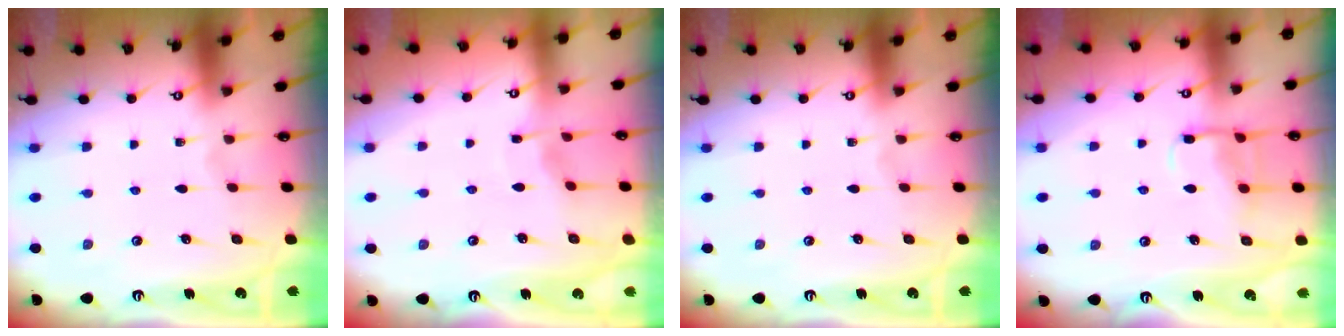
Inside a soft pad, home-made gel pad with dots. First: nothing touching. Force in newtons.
{"total": 2.4, "press": 2.4, "slide": 0.3}
{"total": 0.0}
{"total": 10.5, "press": 10.4, "slide": 0.9}